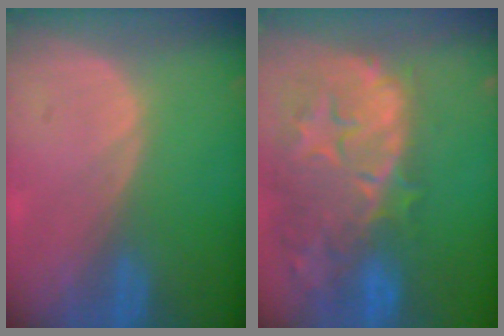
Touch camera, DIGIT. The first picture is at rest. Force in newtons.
{"total": 14.7, "press": 11.7, "slide": 8.9}